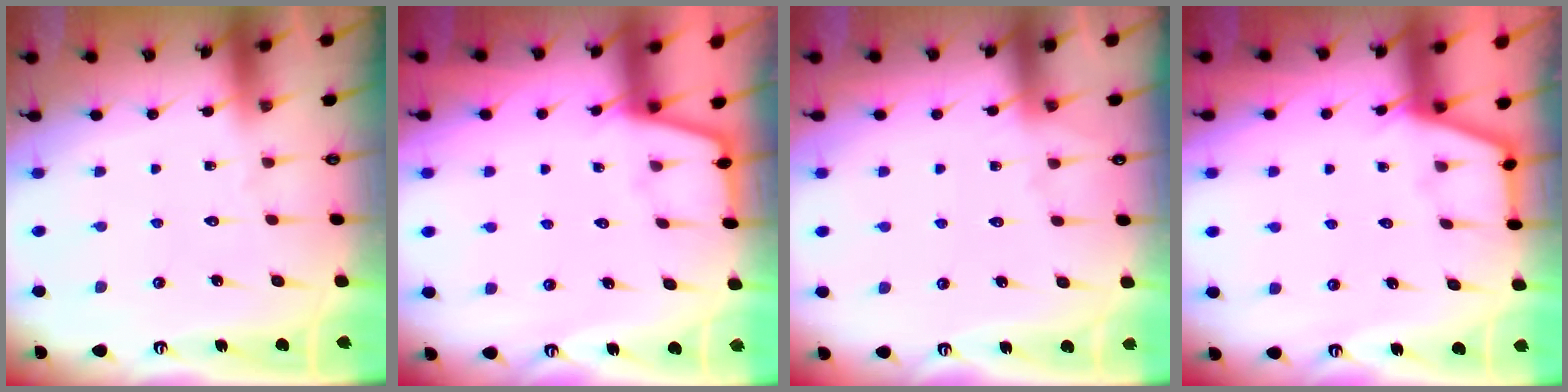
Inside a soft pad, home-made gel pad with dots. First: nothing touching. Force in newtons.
{"total": 2.3, "press": 2.3, "slide": 0.4}
{"total": 3.6, "press": 3.6, "slide": 0.6}
{"total": 3.5, "press": 3.5, "slide": 0.4}